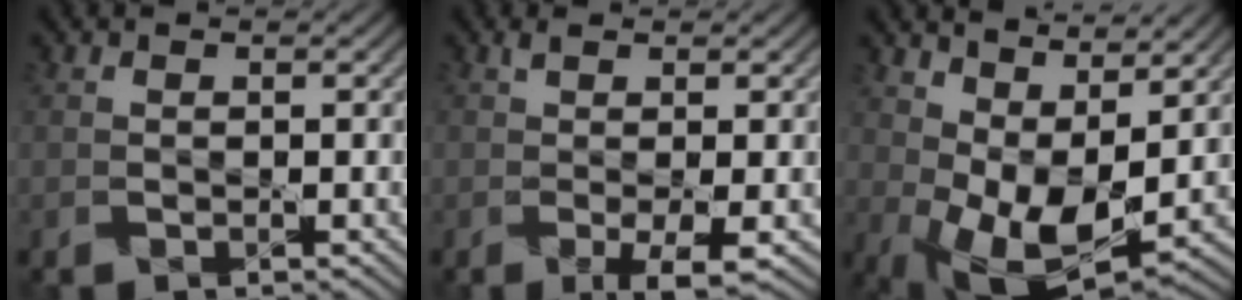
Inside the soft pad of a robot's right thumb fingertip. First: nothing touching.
{"total": 2.9, "force": [0.0, 0.2, 2.9], "torque": [-0.061, 0.000, 0.001]}
{"total": 10.0, "force": [2.7, 4.8, 8.4], "torque": [-0.168, -0.007, 0.053]}